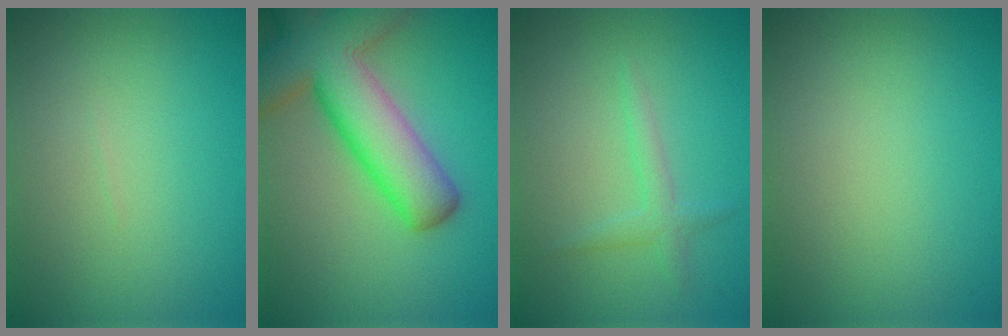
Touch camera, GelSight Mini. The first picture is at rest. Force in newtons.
{"total": 11.0, "press": 11.0, "slide": 0.6}
{"total": 1.5, "press": 1.5, "slide": 0.1}
{"total": 0.0}